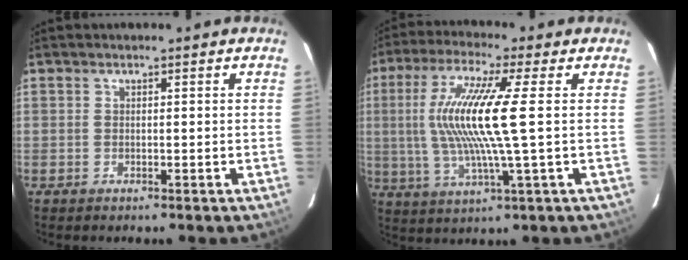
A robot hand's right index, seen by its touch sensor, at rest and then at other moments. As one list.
[{"total": 14.3, "force": [1.1, 0.4, 14.3], "torque": [-0.277, -0.004, 0.024]}]